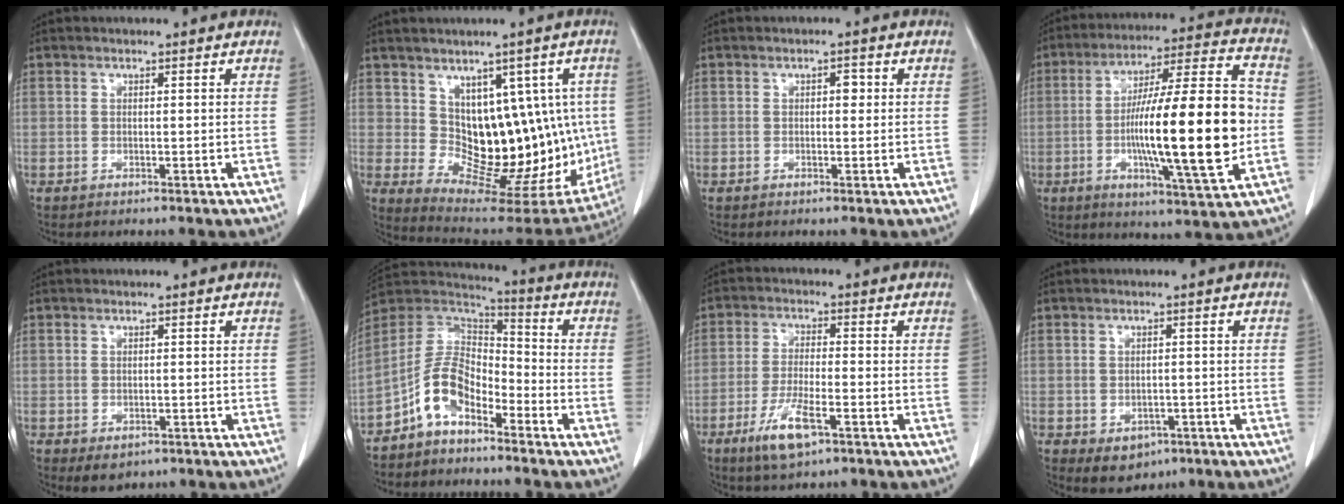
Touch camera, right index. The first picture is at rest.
{"total": 14.8, "force": [2.1, 9.1, 11.4], "torque": [-0.127, 0.016, 0.061]}
{"total": 1.5, "force": [0.4, 0.8, 1.2], "torque": [-0.015, 0.006, 0.005]}
{"total": 21.9, "force": [-2.4, 2.0, 21.7], "torque": [-0.345, 0.006, -0.042]}
{"total": 2.2, "force": [-0.9, 1.7, 1.1], "torque": [-0.013, -0.001, 0.002]}
{"total": 9.2, "force": [-5.4, 4.8, 5.7], "torque": [-0.117, 0.030, -0.110]}
{"total": 7.2, "force": [-3.8, 1.6, 5.9], "torque": [-0.120, -0.012, -0.066]}
{"total": 4.2, "force": [-1.7, 3.3, 1.9], "torque": [-0.021, 0.000, -0.008]}